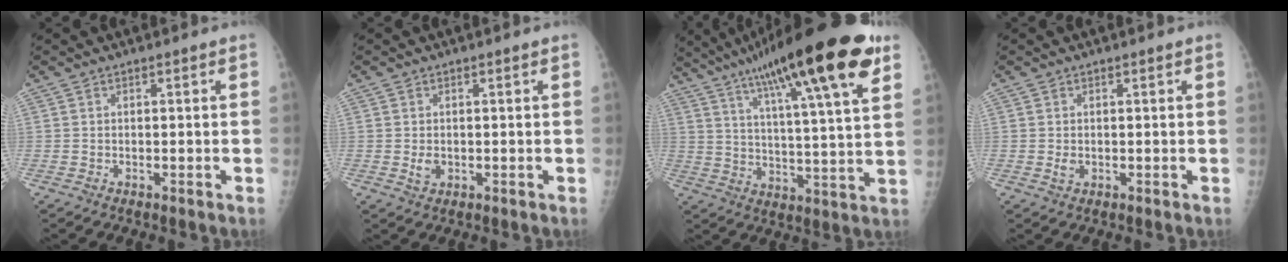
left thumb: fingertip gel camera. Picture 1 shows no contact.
{"total": 1.9, "force": [-0.1, 1.5, 1.2], "torque": [-0.017, -0.002, 0.004]}
{"total": 24.7, "force": [14.1, 4.2, 19.9], "torque": [-0.307, -0.024, 0.217]}
{"total": 1.3, "force": [0.1, 1.0, 0.8], "torque": [-0.011, -0.001, 0.004]}